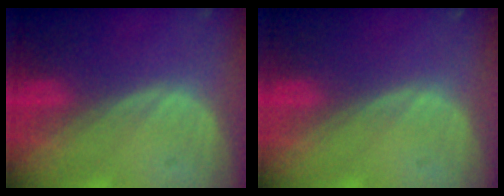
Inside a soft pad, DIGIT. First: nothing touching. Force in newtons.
{"total": 0.0}